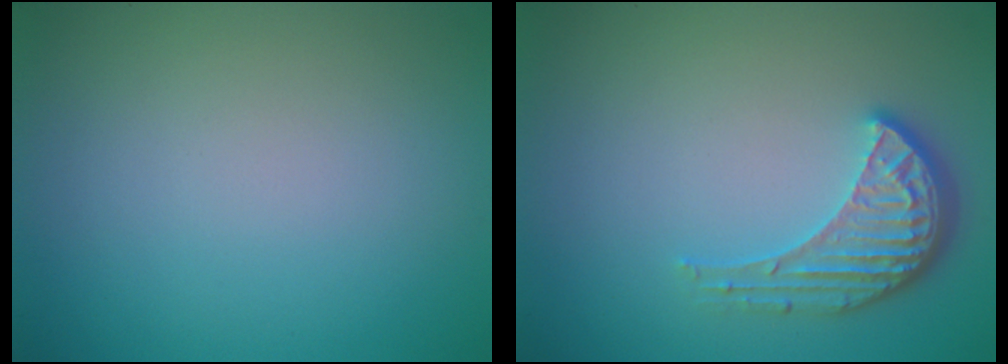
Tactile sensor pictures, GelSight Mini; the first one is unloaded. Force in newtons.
{"total": 4.1, "press": 3.2, "slide": 2.5}